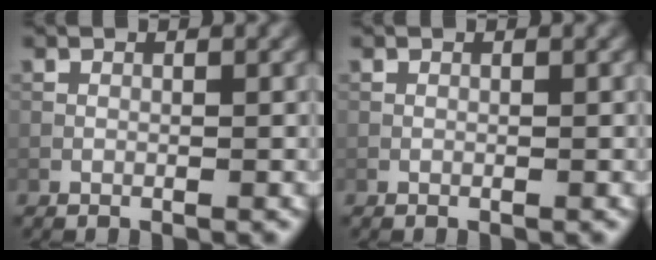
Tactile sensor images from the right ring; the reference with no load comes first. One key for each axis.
{"total": 0.0}